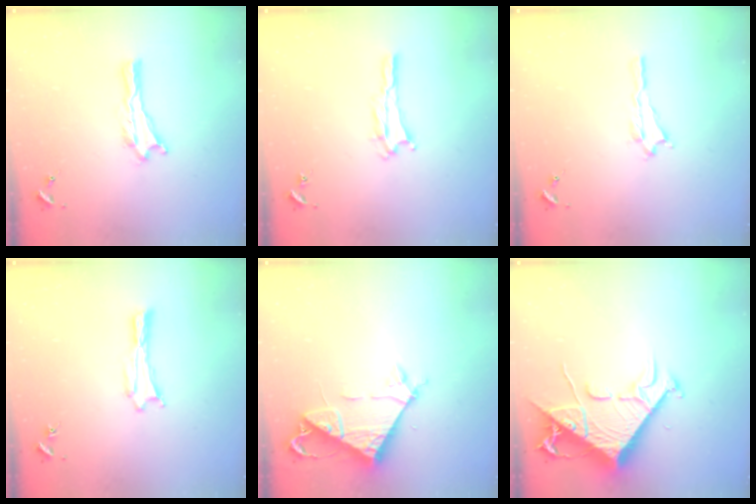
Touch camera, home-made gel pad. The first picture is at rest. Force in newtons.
{"total": 2.1, "press": 2.1, "slide": 0.3}
{"total": 0.6, "press": 0.5, "slide": 0.2}
{"total": 0.7, "press": 0.7, "slide": 0.1}
{"total": 7.3, "press": 7.2, "slide": 0.7}
{"total": 12.9, "press": 12.8, "slide": 1.4}